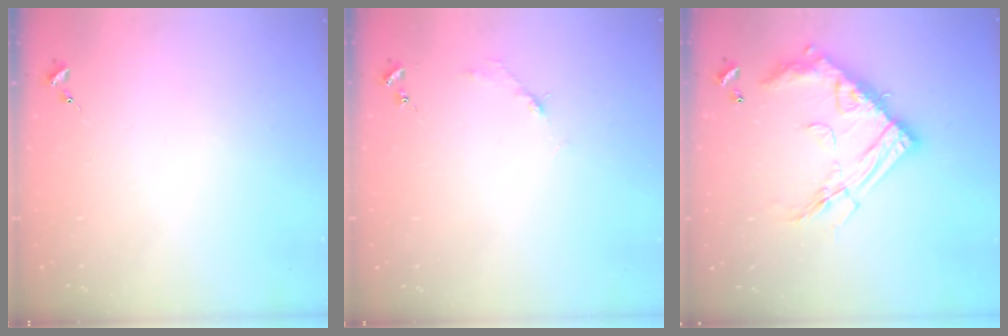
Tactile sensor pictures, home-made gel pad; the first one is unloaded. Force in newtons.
{"total": 2.7, "press": 2.7, "slide": 0.4}
{"total": 20.3, "press": 20.2, "slide": 1.9}